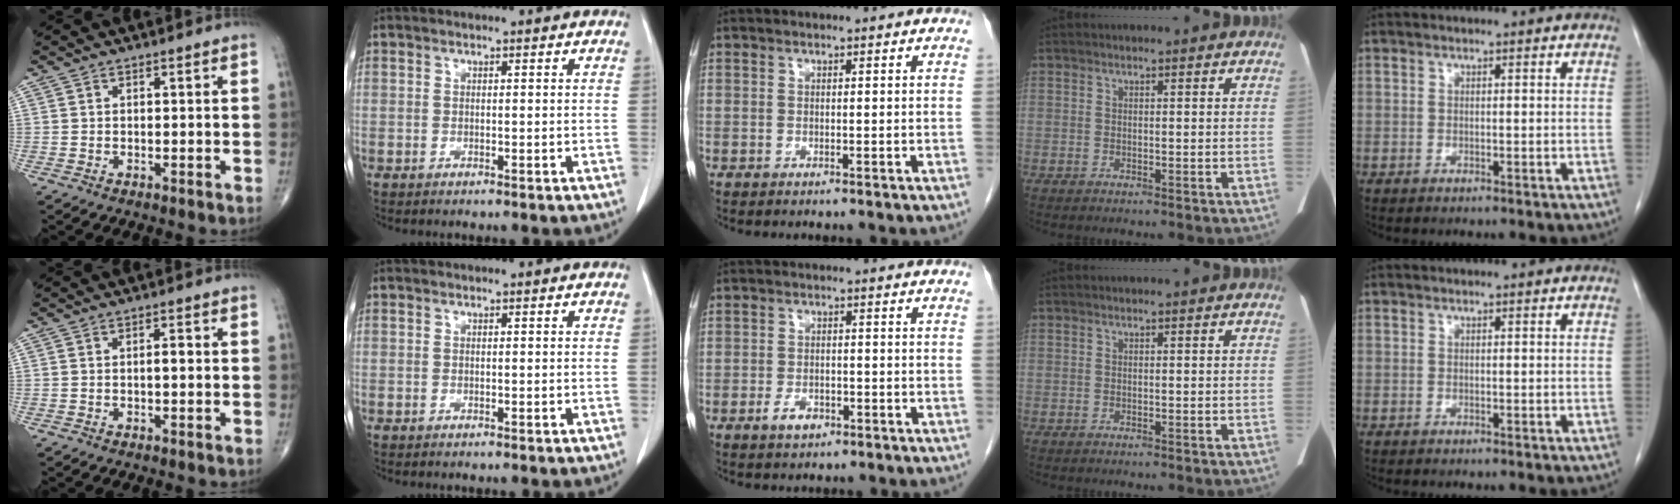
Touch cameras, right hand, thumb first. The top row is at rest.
{"thumb": {"total": 1.4, "force": [-0.1, 0.5, 1.3], "torque": [-0.018, 0.002, -0.005]}, "middle": {"total": 2.9, "force": [-1.6, 1.6, 1.8], "torque": [-0.032, 0.003, -0.022]}}